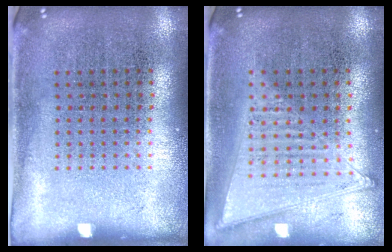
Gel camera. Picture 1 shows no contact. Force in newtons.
{"total": 1.2, "press": 1.2, "slide": 0.2}